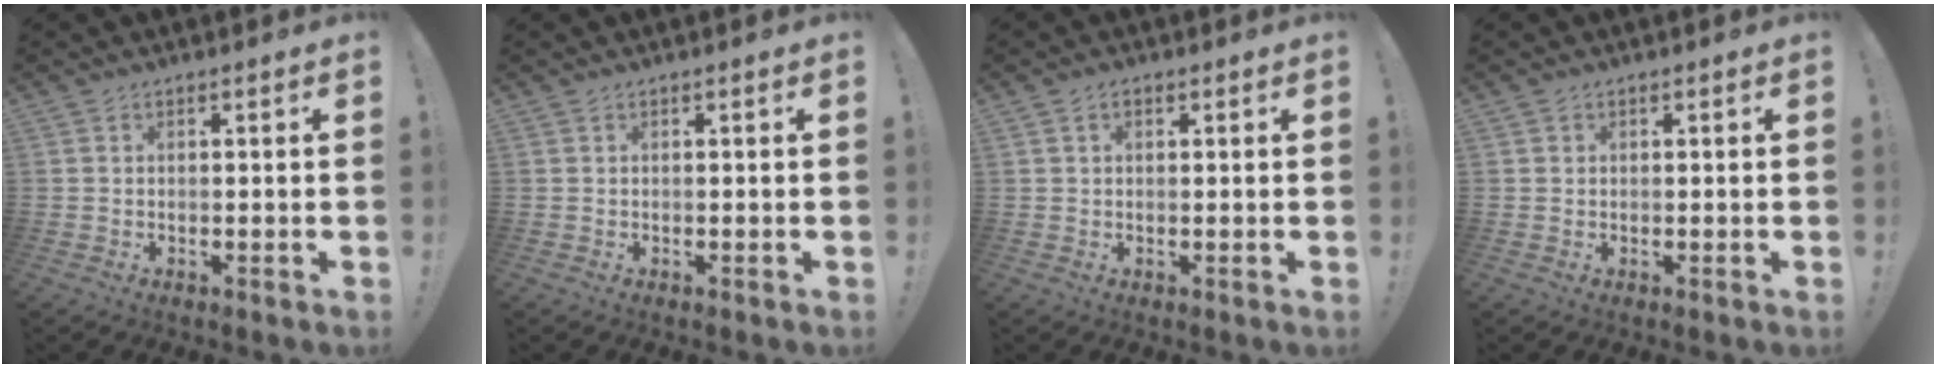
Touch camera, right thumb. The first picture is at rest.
{"total": 0.0}
{"total": 1.7, "force": [0.6, 1.2, 1.0], "torque": [-0.011, 0.002, 0.010]}
{"total": 0.6, "force": [0.2, 0.6, -0.1], "torque": [0.003, 0.000, 0.004]}